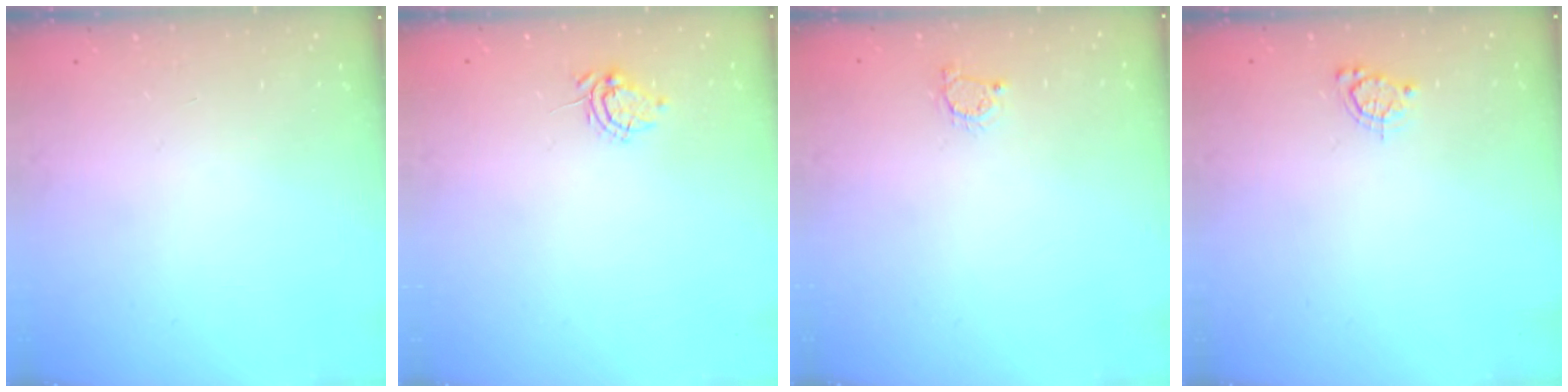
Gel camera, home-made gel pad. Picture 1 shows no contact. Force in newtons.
{"total": 5.9, "press": 5.9, "slide": 0.5}
{"total": 2.2, "press": 2.2, "slide": 0.4}
{"total": 5.0, "press": 4.9, "slide": 0.6}